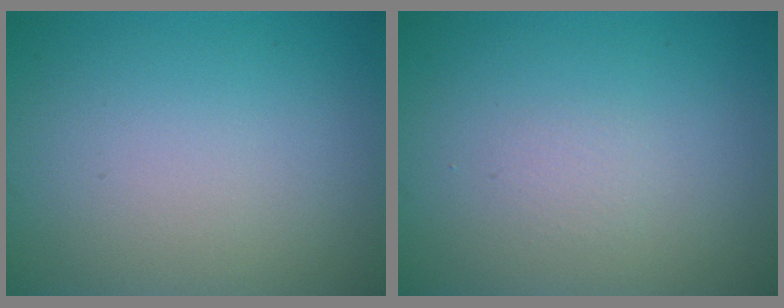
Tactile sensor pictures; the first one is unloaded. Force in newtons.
{"total": 0.0}